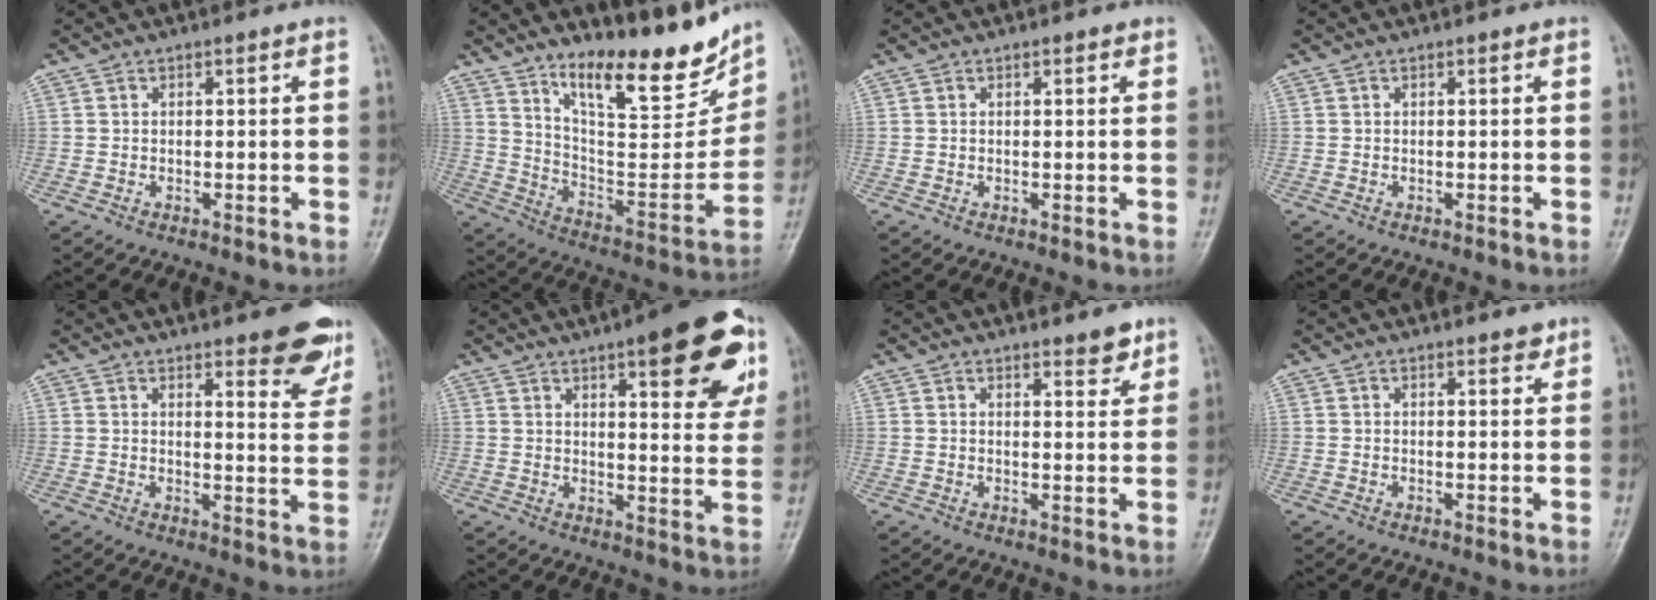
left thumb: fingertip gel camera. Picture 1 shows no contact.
{"total": 18.6, "force": [14.0, 5.2, 11.0], "torque": [-0.124, -0.094, 0.237]}
{"total": 0.7, "force": [0.4, 0.3, 0.4], "torque": [-0.003, -0.001, 0.003]}
{"total": 0.0}
{"total": 10.6, "force": [7.4, 3.2, 7.0], "torque": [-0.049, -0.041, 0.082]}
{"total": 17.5, "force": [9.1, 5.2, 13.9], "torque": [-0.140, -0.031, 0.116]}
{"total": 3.6, "force": [2.8, 1.3, 1.9], "torque": [-0.009, -0.019, 0.037]}
{"total": 1.8, "force": [1.4, 0.7, 0.8], "torque": [-0.001, -0.009, 0.017]}